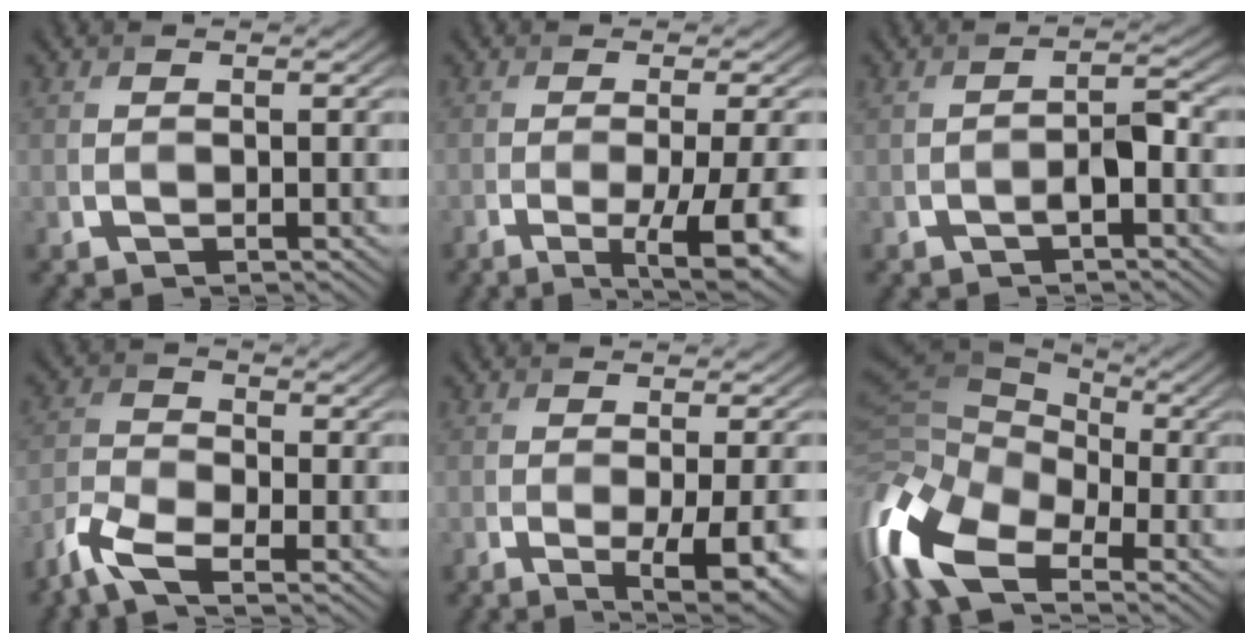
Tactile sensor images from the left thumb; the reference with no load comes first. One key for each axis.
{"total": 9.6, "fx": -4.0, "fy": 2.0, "fz": 8.4, "tx": -0.112, "ty": -0.010, "tz": -0.053}
{"total": 2.5, "fx": -1.2, "fy": 0.7, "fz": 2.1, "tx": -0.045, "ty": 0.003, "tz": -0.025}
{"total": 6.3, "fx": -4.2, "fy": 2.5, "fz": 4.0, "tx": -0.100, "ty": -0.007, "tz": -0.097}
{"total": 6.3, "fx": -2.4, "fy": 1.5, "fz": 5.6, "tx": -0.085, "ty": -0.012, "tz": -0.031}
{"total": 16.1, "fx": -6.7, "fy": 9.1, "fz": 11.5, "tx": -0.312, "ty": -0.020, "tz": -0.125}